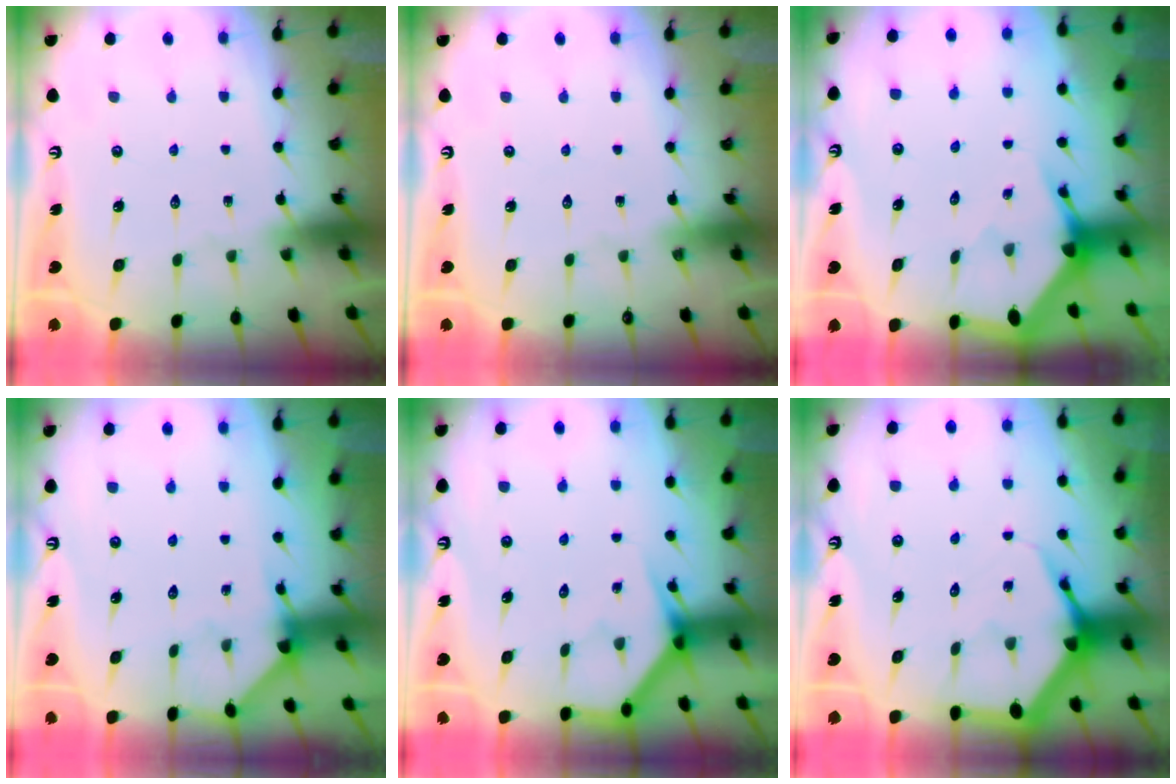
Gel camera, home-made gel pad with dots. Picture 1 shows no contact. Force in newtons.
{"total": 0.0}
{"total": 2.9, "press": 2.9, "slide": 0.1}
{"total": 2.9, "press": 2.9, "slide": 0.2}
{"total": 4.0, "press": 3.9, "slide": 0.4}
{"total": 5.6, "press": 5.5, "slide": 0.4}